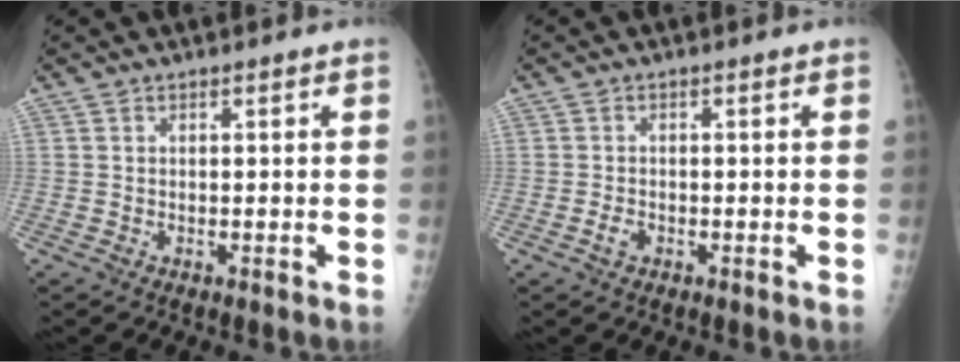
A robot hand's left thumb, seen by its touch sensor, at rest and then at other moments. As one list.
[{"total": 1.6, "force": [-0.8, 1.1, 1.0], "torque": [-0.019, 0.002, -0.015]}]